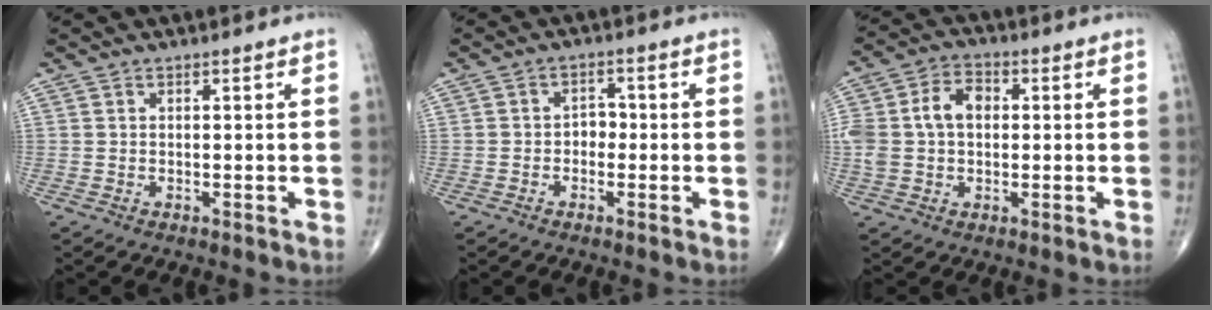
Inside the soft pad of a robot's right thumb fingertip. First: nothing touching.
{"total": 2.7, "force": [-0.7, 2.1, 1.6], "torque": [-0.007, 0.013, -0.021]}
{"total": 9.9, "force": [0.9, 6.9, 7.0], "torque": [-0.141, 0.030, 0.016]}